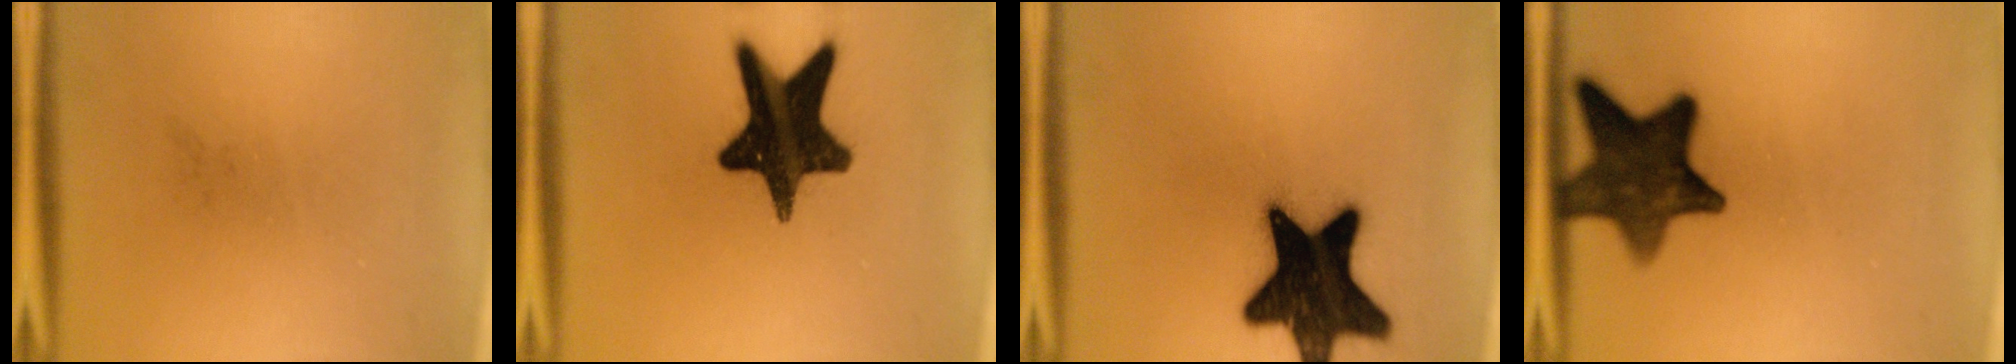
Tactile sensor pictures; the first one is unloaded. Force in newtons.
{"total": 17.7}
{"total": 20.2}
{"total": 12.7}